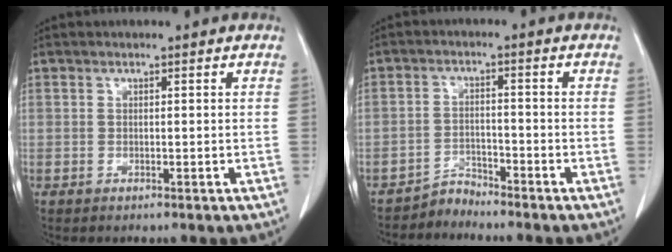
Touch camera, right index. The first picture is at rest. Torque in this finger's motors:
{"motor_torque": [-0.85, -0.10, -0.48, -0.16]}